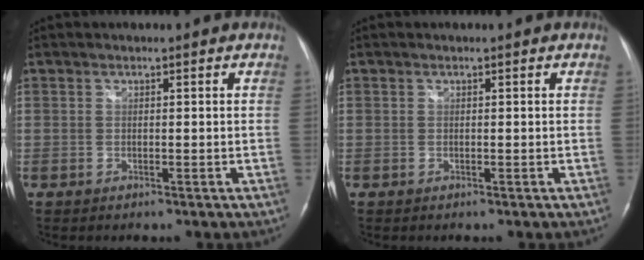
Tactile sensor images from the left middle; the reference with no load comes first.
{"total": 0.0}